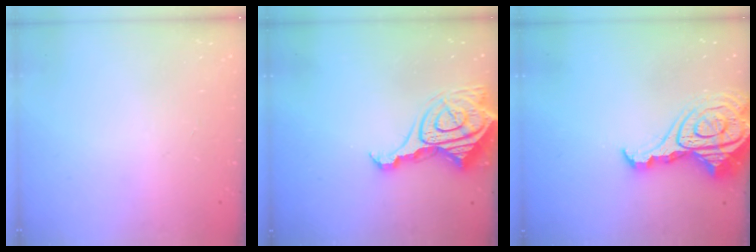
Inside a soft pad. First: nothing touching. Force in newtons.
{"total": 15.2, "press": 15.2, "slide": 1.4}
{"total": 17.8, "press": 17.7, "slide": 2.0}